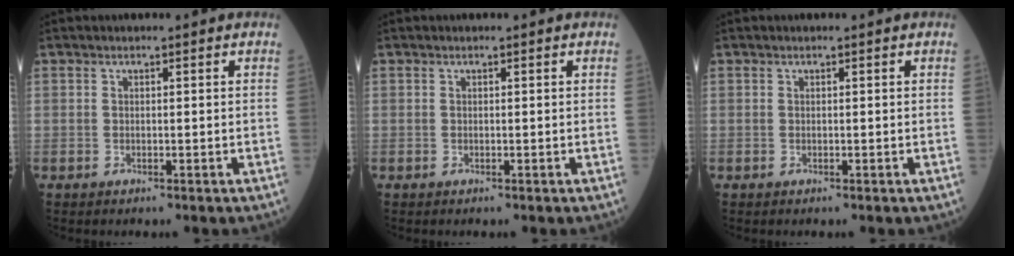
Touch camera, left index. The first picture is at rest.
{"total": 0.0}
{"total": 0.0}